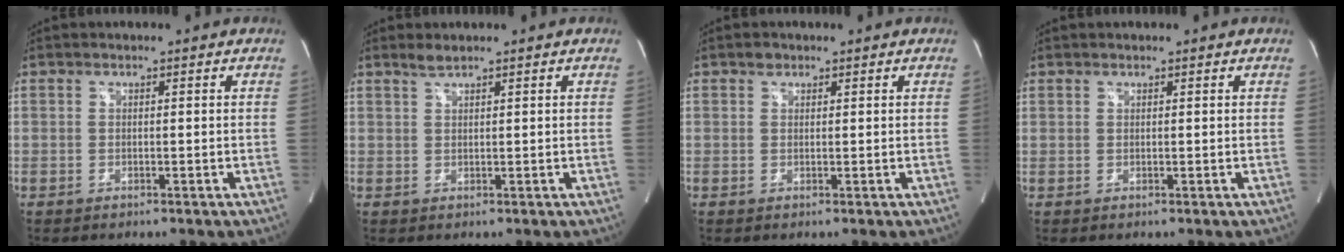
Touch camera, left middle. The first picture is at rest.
{"total": 1.4, "force": [1.3, -0.1, 0.6], "torque": [-0.013, 0.003, 0.030]}
{"total": 1.1, "force": [0.8, 0.7, 0.3], "torque": [-0.003, 0.001, 0.012]}
{"total": 0.6, "force": [0.5, 0.4, 0.0], "torque": [-0.001, 0.002, 0.007]}